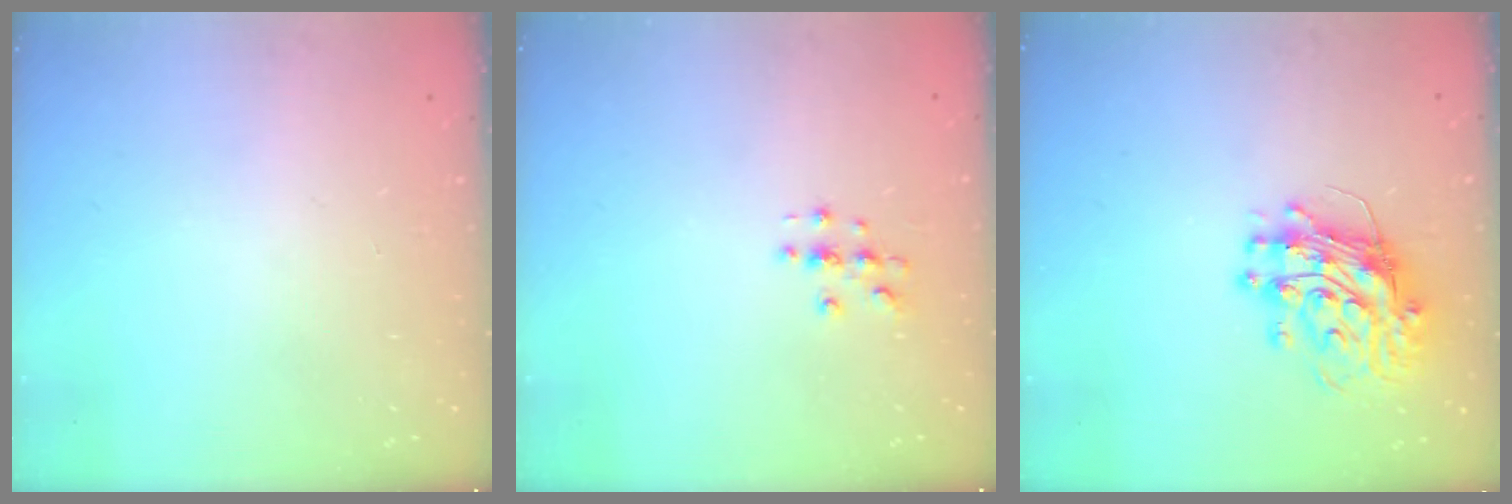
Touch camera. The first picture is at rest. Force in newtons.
{"total": 2.7, "press": 2.7, "slide": 0.3}
{"total": 13.1, "press": 13.1, "slide": 1.3}